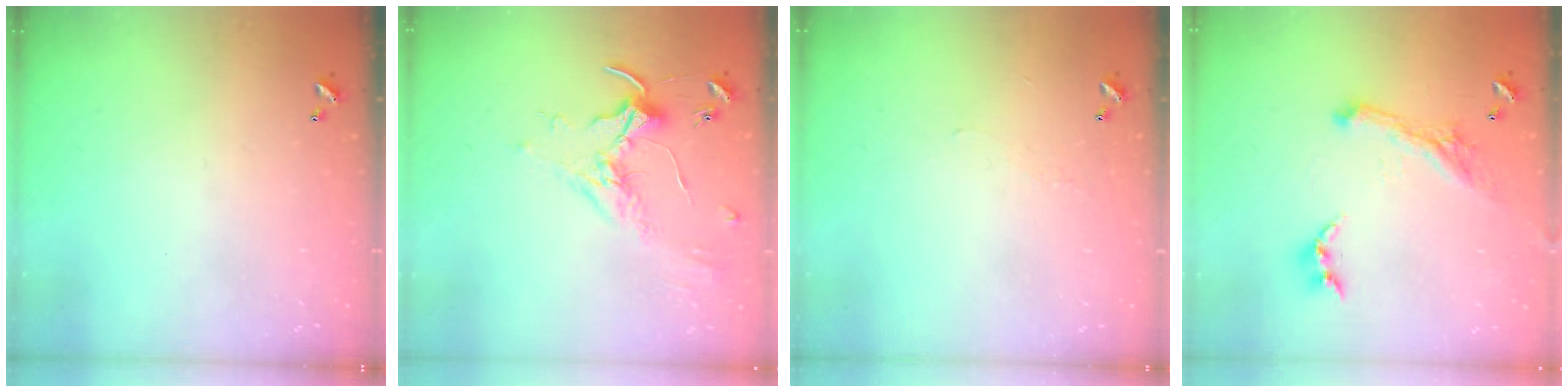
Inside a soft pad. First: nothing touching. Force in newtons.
{"total": 1.8, "press": 1.8, "slide": 0.4}
{"total": 0.9, "press": 0.8, "slide": 0.5}
{"total": 2.2, "press": 2.1, "slide": 0.5}